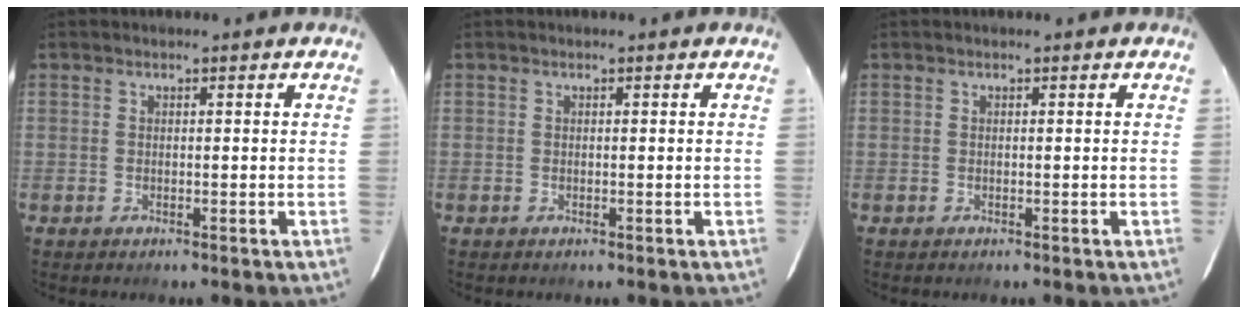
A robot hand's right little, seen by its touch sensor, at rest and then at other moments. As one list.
[{"total": 0.0}, {"total": 0.0}]